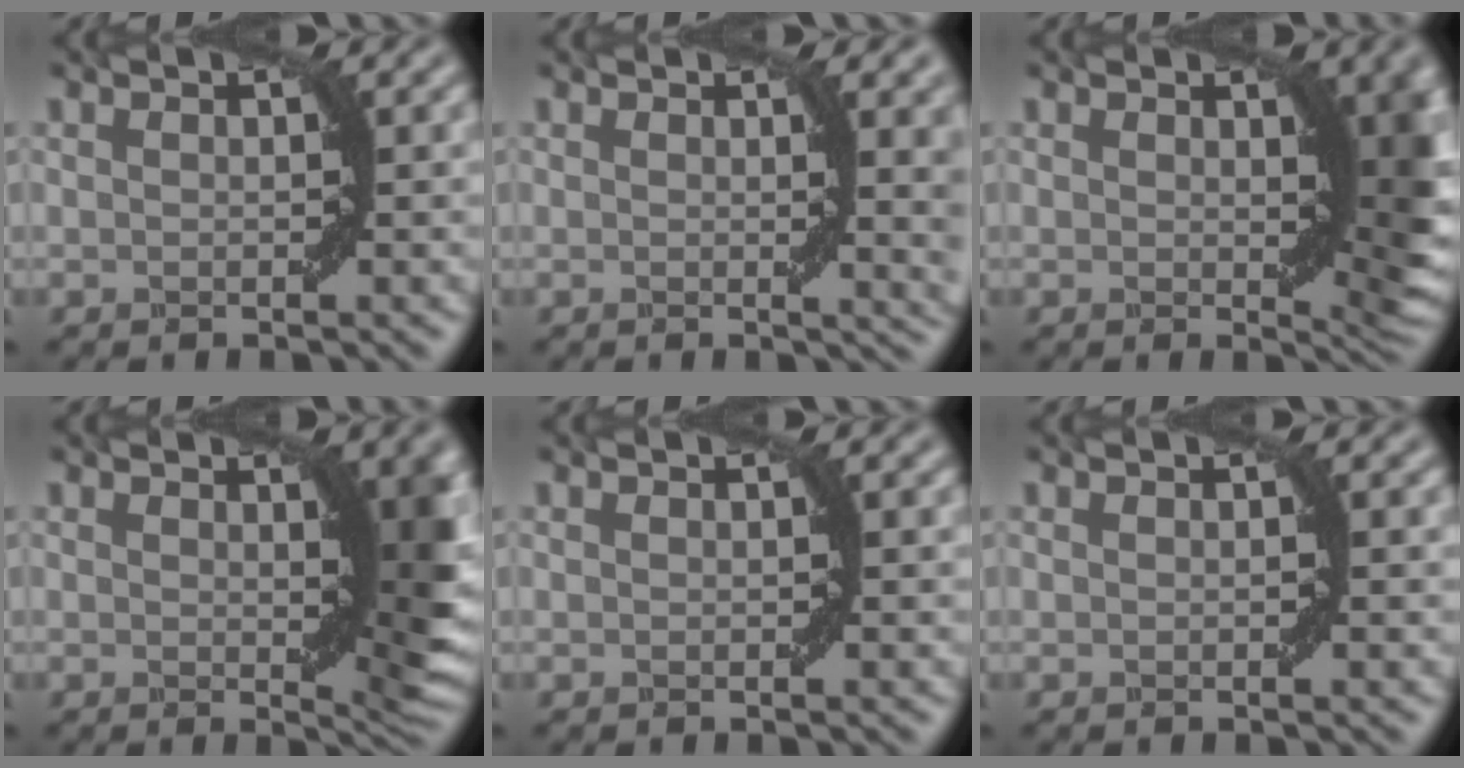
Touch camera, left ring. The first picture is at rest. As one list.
[{"total": 5.8, "force": [0.8, 1.7, 5.4], "torque": [-0.048, -0.003, 0.017]}, {"total": 6.3, "force": [1.2, 2.7, 5.6], "torque": [-0.061, -0.009, 0.026]}, {"total": 5.7, "force": [1.1, 1.6, 5.3], "torque": [-0.059, -0.008, 0.020]}, {"total": 0.0}, {"total": 0.5, "force": [0.0, -0.1, 0.5], "torque": [-0.008, 0.001, 0.000]}]